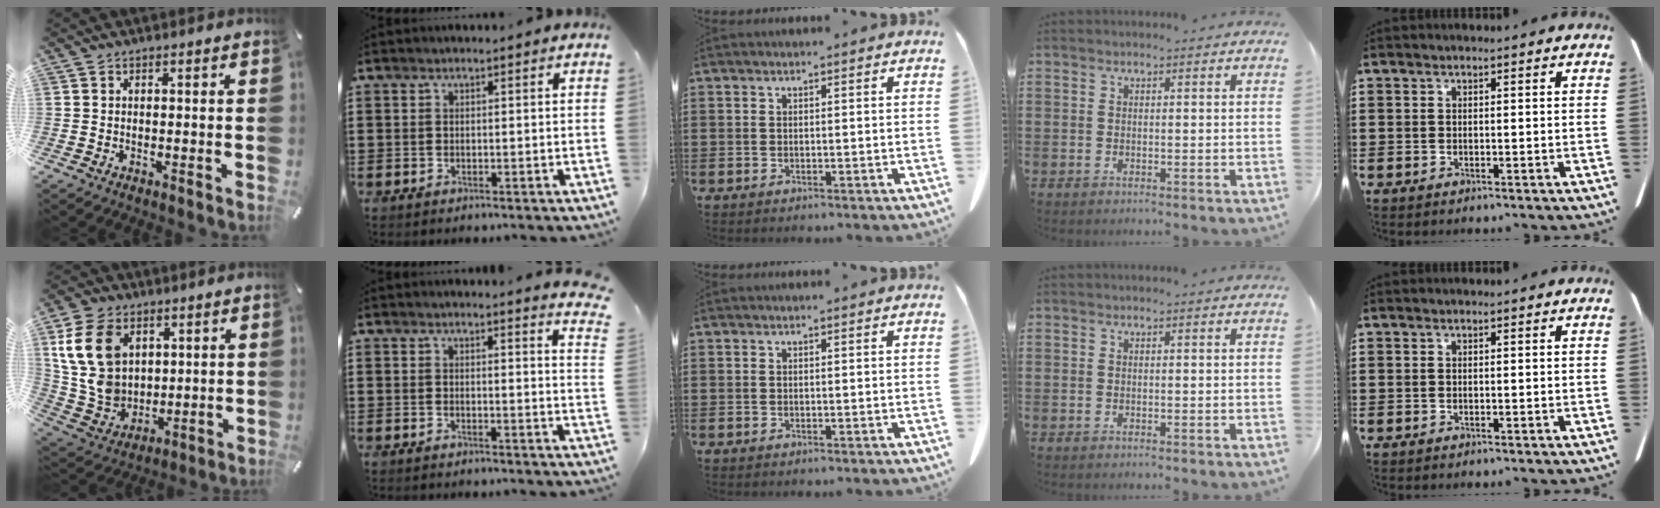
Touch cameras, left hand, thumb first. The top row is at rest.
{"thumb": {"total": 15.0, "force": [5.3, 11.6, 7.9], "torque": [-0.190, -0.010, 0.102]}, "index": {"total": 2.8, "force": [2.6, -0.6, 0.8], "torque": [-0.018, -0.012, 0.045]}}